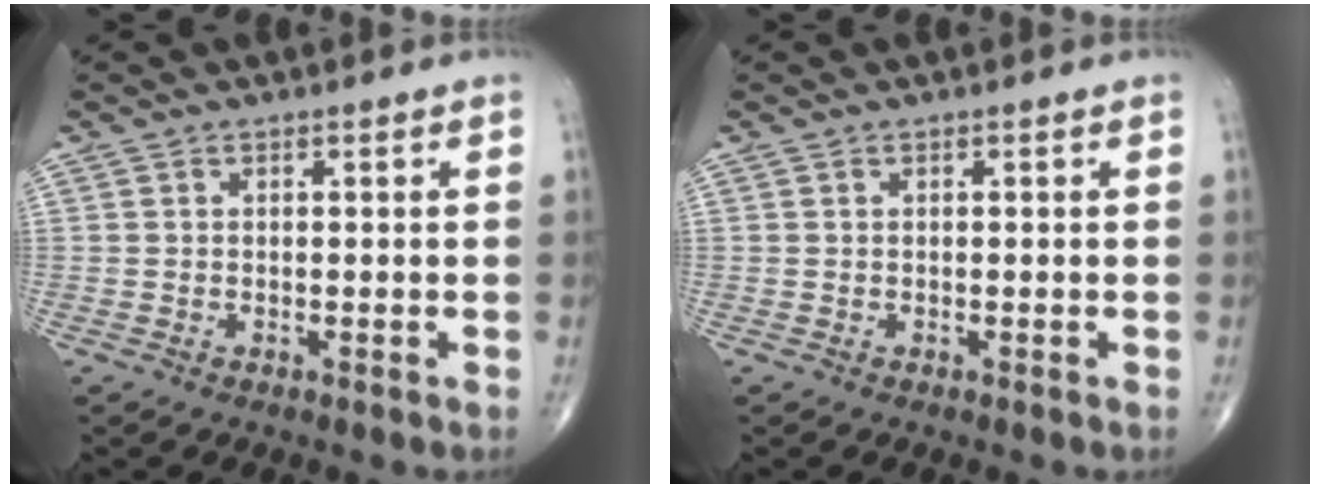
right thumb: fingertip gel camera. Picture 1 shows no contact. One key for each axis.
{"total": 0.0}